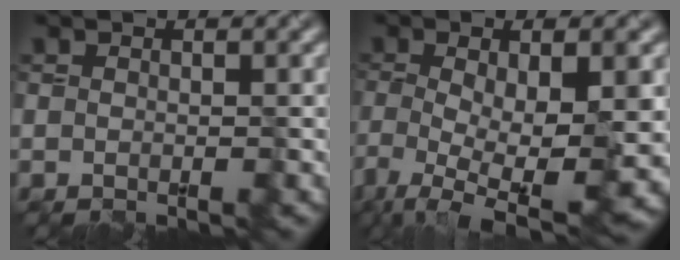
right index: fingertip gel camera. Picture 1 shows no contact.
{"total": 10.5, "force": [-3.6, 3.4, 9.3], "torque": [-0.163, -0.023, -0.058]}